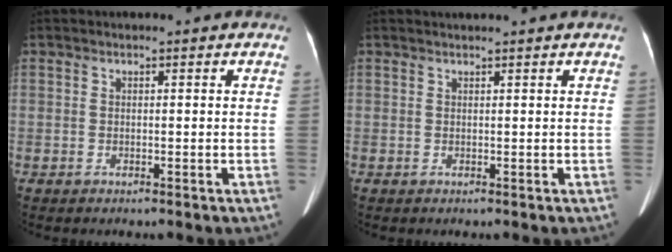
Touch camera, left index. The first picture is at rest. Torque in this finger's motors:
{"motor_torque": [0.11, -0.14, 0.01, 0.02]}